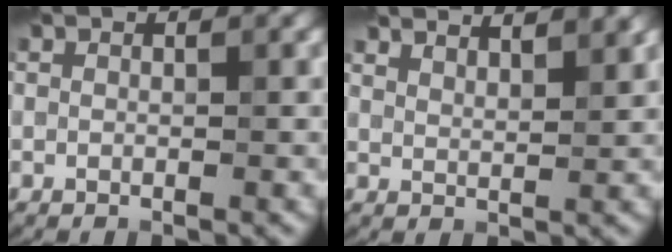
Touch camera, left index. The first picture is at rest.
{"total": 5.0, "force": [4.4, 1.3, 2.1], "torque": [-0.012, 0.019, 0.043]}